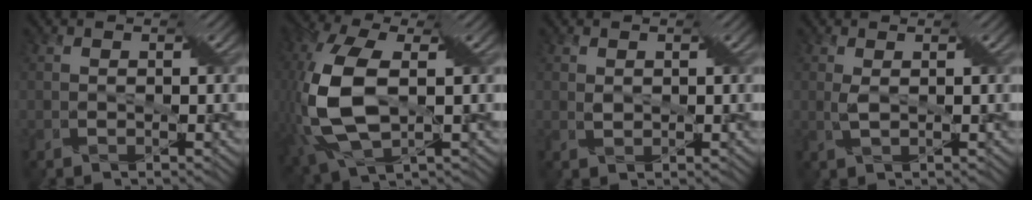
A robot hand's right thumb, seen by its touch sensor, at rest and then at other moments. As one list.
[{"total": 13.4, "force": [-0.6, 6.6, 11.7], "torque": [-0.304, -0.014, 0.000]}, {"total": 0.7, "force": [0.5, 0.3, 0.4], "torque": [-0.014, 0.002, 0.013]}, {"total": 2.0, "force": [0.4, 0.6, 1.9], "torque": [-0.043, 0.001, 0.012]}]